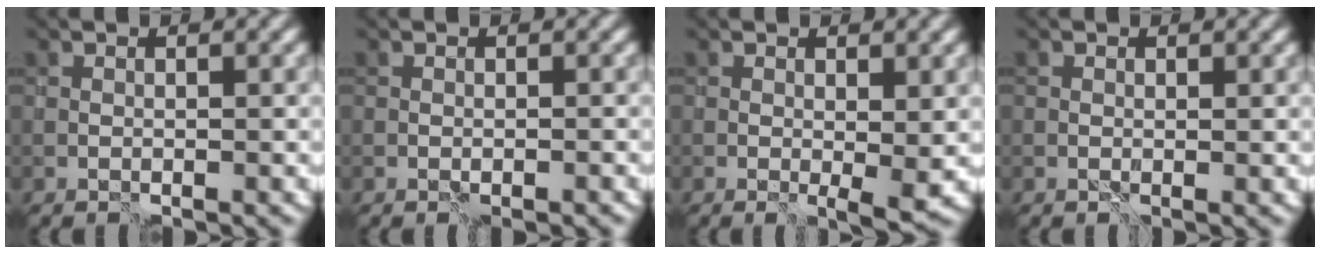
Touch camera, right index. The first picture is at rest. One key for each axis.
{"total": 0.9, "fx": -0.5, "fy": 0.5, "fz": 0.5, "tx": -0.001, "ty": -0.008, "tz": -0.001}
{"total": 2.3, "fx": 0.0, "fy": 0.3, "fz": 2.2, "tx": -0.028, "ty": -0.006, "tz": 0.002}
{"total": 0.7, "fx": 0.3, "fy": 0.4, "fz": 0.4, "tx": -0.004, "ty": 0.001, "tz": 0.007}